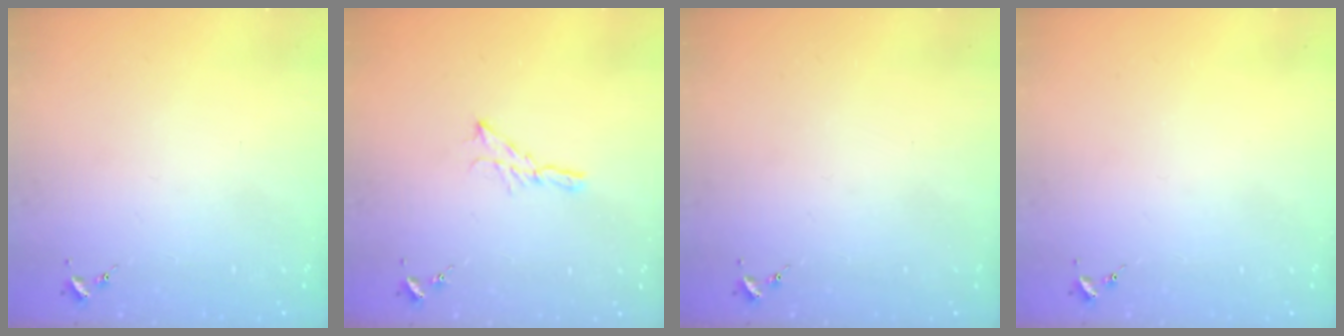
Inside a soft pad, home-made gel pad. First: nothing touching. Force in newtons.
{"total": 5.3, "press": 5.3, "slide": 0.2}
{"total": 0.0}
{"total": 0.0}